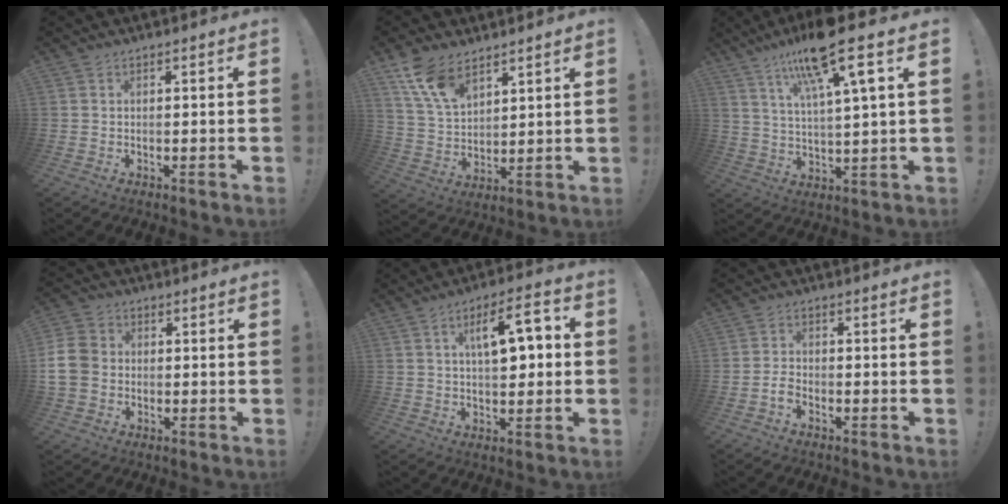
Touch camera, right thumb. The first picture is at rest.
{"total": 11.6, "force": [8.0, 6.1, 5.8], "torque": [-0.114, -0.039, 0.157]}
{"total": 15.5, "force": [9.1, 1.8, 12.4], "torque": [-0.210, -0.040, 0.136]}
{"total": 10.4, "force": [-0.8, 8.6, 5.8], "torque": [-0.130, 0.013, -0.011]}
{"total": 11.5, "force": [2.4, 5.3, 10.0], "torque": [-0.135, 0.003, 0.036]}
{"total": 3.0, "force": [-2.1, 1.5, 1.7], "torque": [-0.037, 0.008, -0.036]}